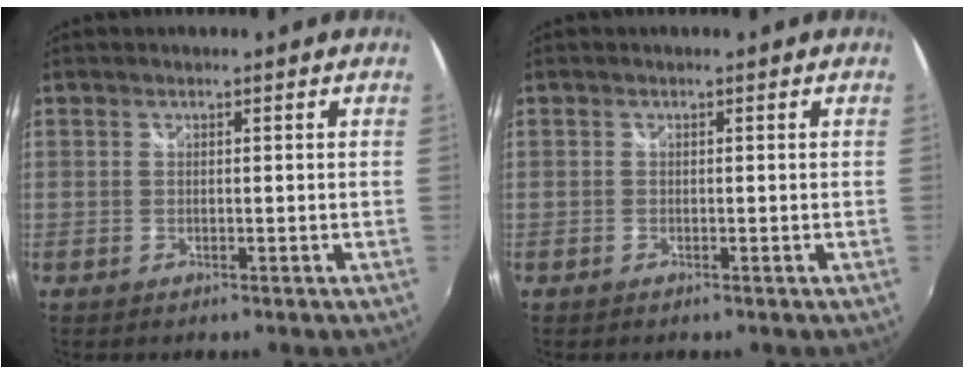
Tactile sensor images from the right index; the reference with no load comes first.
{"total": 0.0}